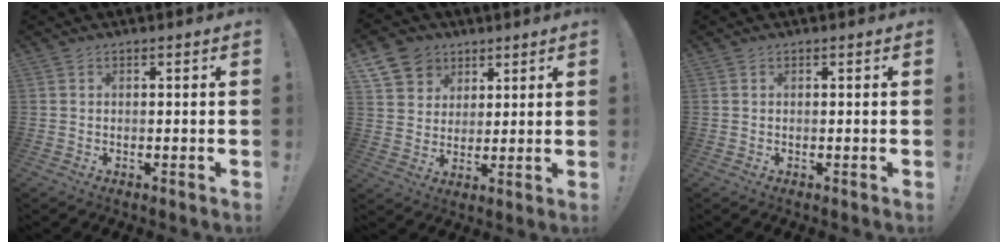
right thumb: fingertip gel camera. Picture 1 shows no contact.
{"total": 10.0, "force": [5.8, 7.8, 2.4], "torque": [-0.042, -0.035, 0.117]}
{"total": 0.0}